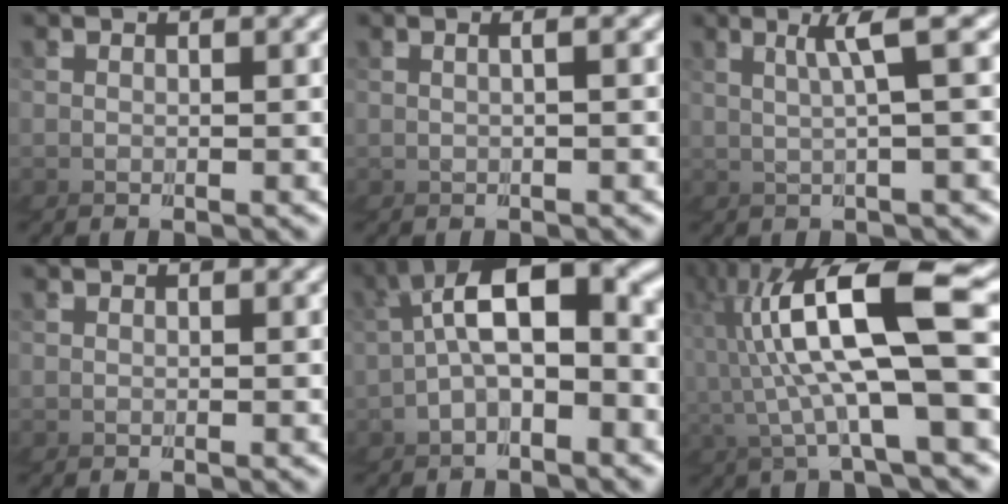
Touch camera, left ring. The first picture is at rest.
{"total": 1.9, "force": [-0.6, -1.8, 0.1], "torque": [-0.019, 0.006, -0.003]}
{"total": 3.2, "force": [0.9, -3.1, 0.3], "torque": [-0.024, 0.022, 0.014]}
{"total": 0.0}
{"total": 10.4, "force": [-0.8, 7.5, 7.2], "torque": [-0.164, -0.013, -0.014]}
{"total": 8.7, "force": [2.2, 2.0, 8.2], "torque": [-0.144, 0.029, 0.030]}